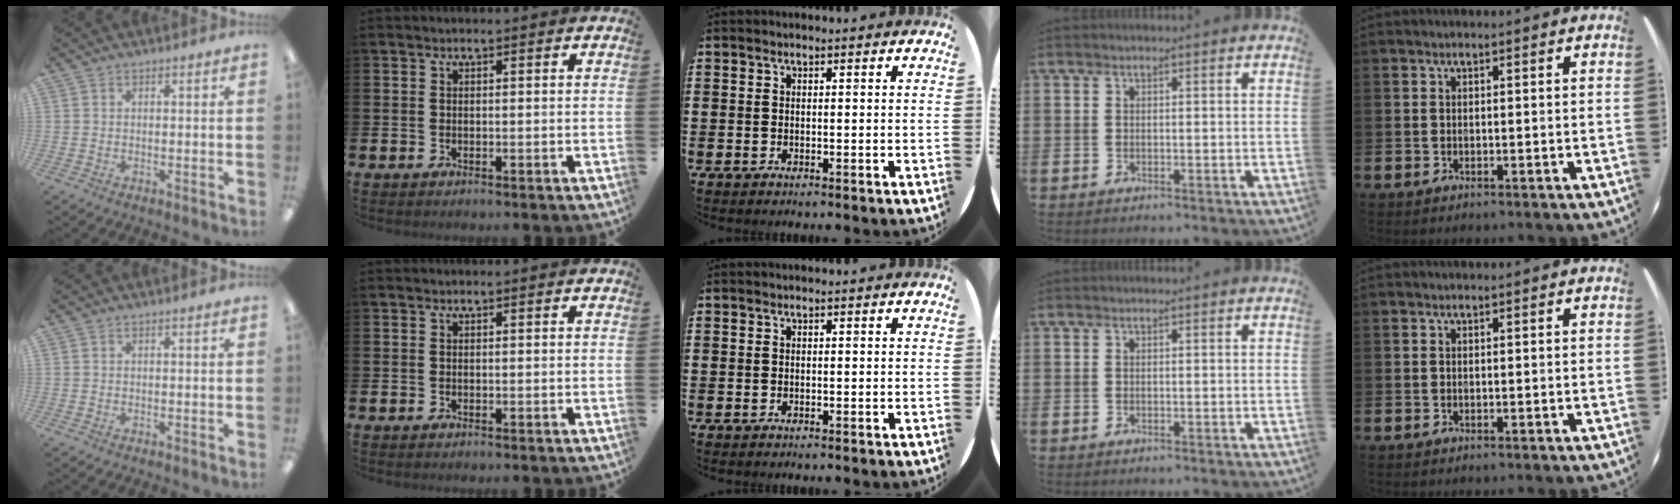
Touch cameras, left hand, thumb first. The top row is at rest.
{}